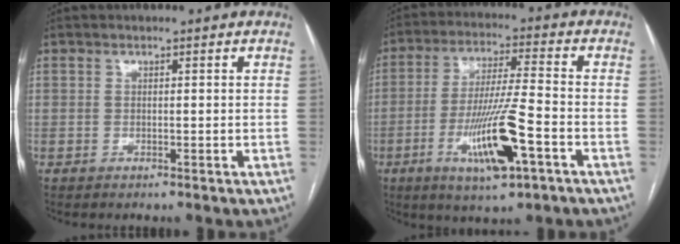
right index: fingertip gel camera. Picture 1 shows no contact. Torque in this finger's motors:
{"motor_torque": [1.78, -0.22, 0.31, 0.21]}